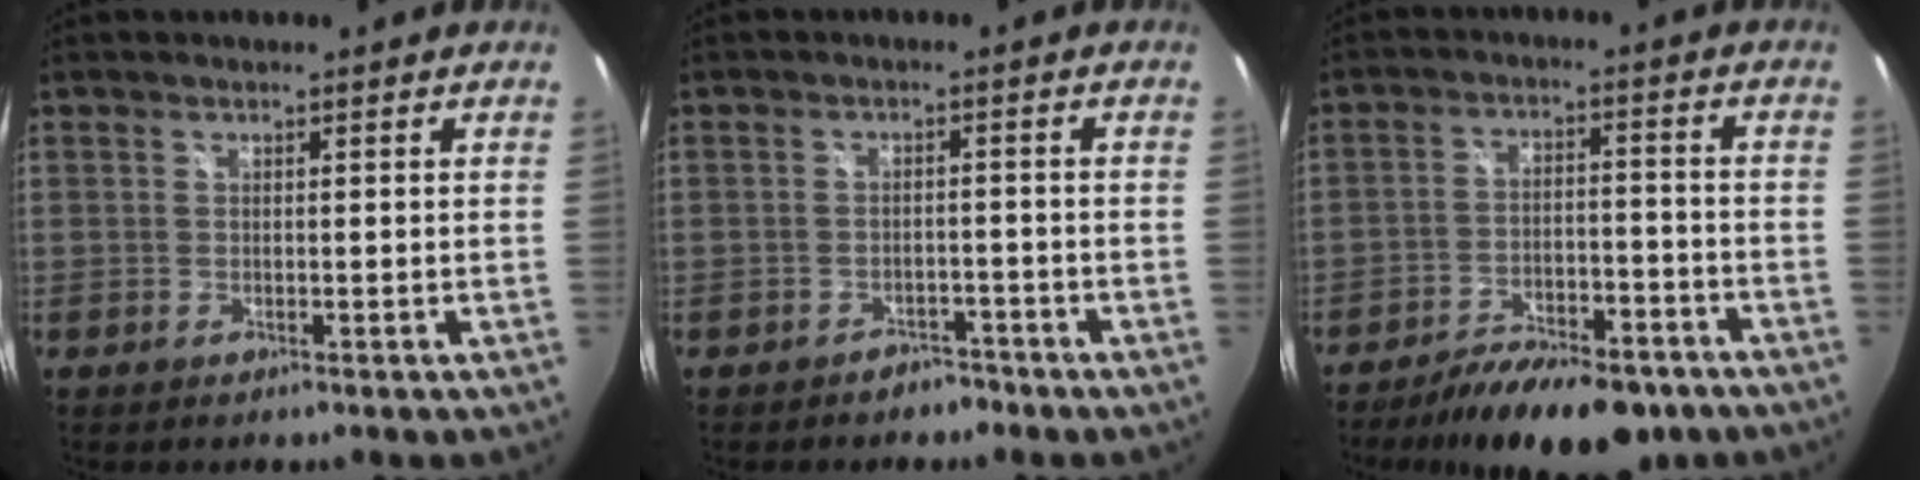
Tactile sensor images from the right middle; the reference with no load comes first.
{"total": 3.5, "force": [-2.9, 2.0, 0.6], "torque": [-0.013, 0.011, -0.036]}
{"total": 16.8, "force": [-12.7, 6.3, 9.0], "torque": [-0.159, -0.014, -0.176]}